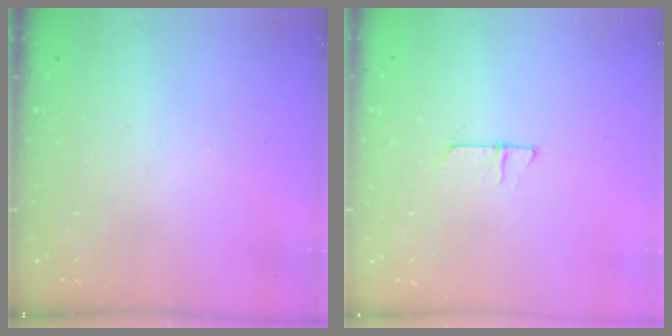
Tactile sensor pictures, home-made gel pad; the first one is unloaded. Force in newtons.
{"total": 5.7, "press": 5.6, "slide": 0.6}